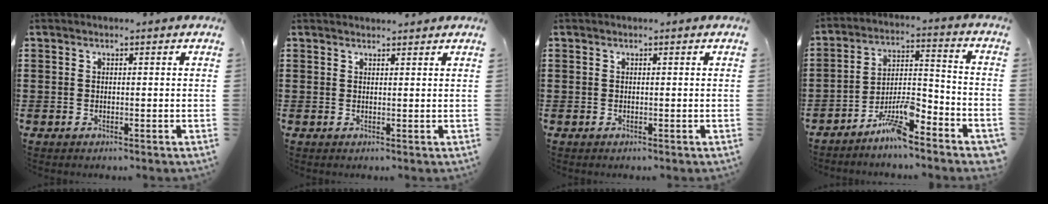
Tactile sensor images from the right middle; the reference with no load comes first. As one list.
[{"total": 1.1, "force": [1.1, 0.1, 0.0], "torque": [-0.003, -0.001, 0.021]}, {"total": 0.0}, {"total": 8.2, "force": [-6.4, 1.6, 4.9], "torque": [-0.105, 0.002, -0.125]}]